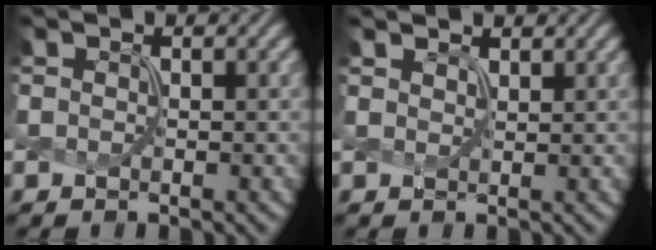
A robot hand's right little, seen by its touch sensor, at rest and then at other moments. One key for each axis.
{"total": 1.7, "fx": 1.6, "fy": 0.4, "fz": 0.4, "tx": -0.003, "ty": 0.002, "tz": 0.020}